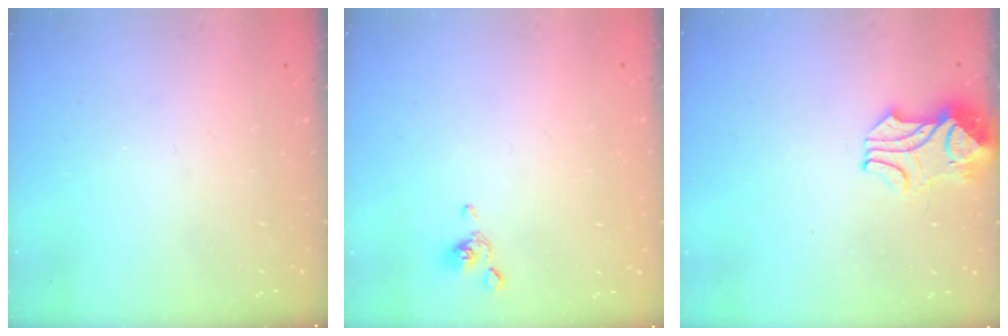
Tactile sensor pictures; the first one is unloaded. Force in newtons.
{"total": 2.3, "press": 2.2, "slide": 0.5}
{"total": 2.4, "press": 2.2, "slide": 0.9}